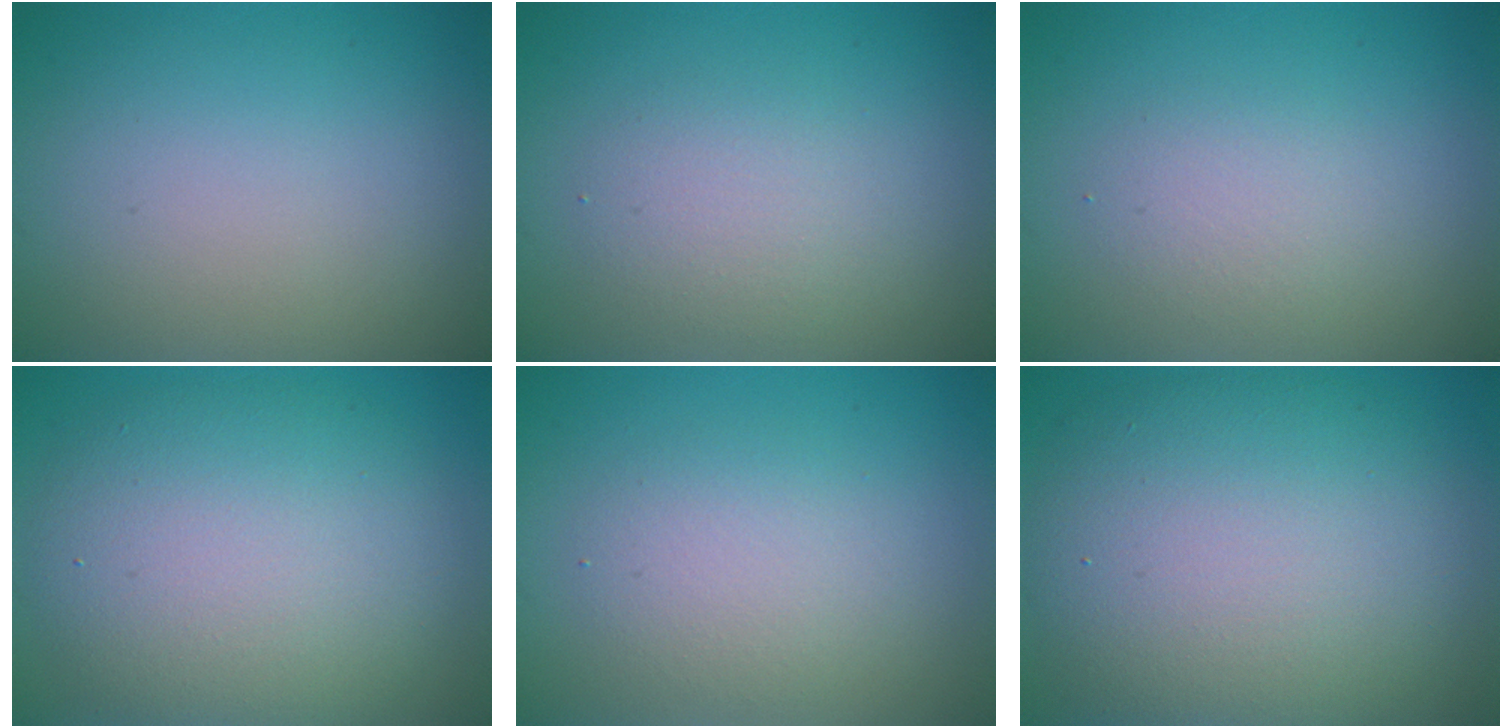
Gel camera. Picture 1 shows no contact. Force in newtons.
{"total": 2.5, "press": 2.5, "slide": 0.1}
{"total": 2.0, "press": 1.9, "slide": 0.2}
{"total": 8.6, "press": 8.6, "slide": 0.3}
{"total": 2.9, "press": 2.8, "slide": 0.2}
{"total": 10.9, "press": 10.9, "slide": 0.6}